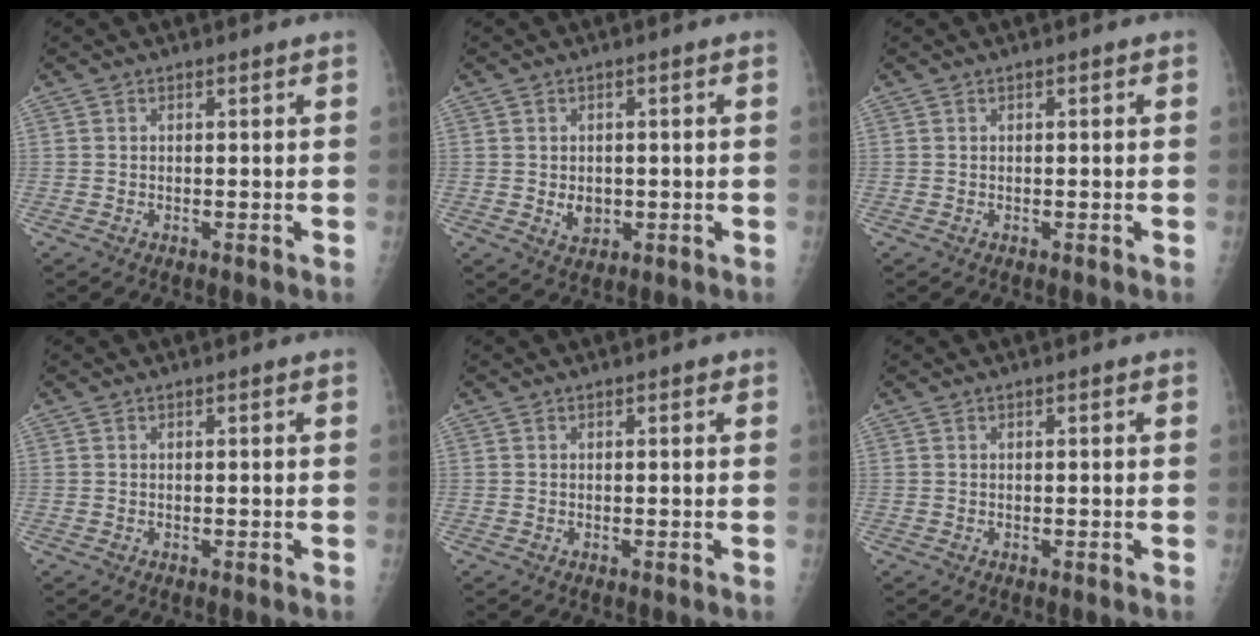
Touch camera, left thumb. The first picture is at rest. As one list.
[{"total": 3.5, "force": [-0.5, 2.8, 2.1], "torque": [-0.015, -0.002, 0.001]}, {"total": 0.5, "force": [0.1, 0.2, 0.4], "torque": [-0.004, 0.002, 0.000]}, {"total": 0.0}, {"total": 0.8, "force": [0.3, 0.4, 0.6], "torque": [-0.004, 0.002, 0.001]}, {"total": 0.5, "force": [0.1, 0.2, 0.4], "torque": [-0.005, 0.002, 0.001]}]